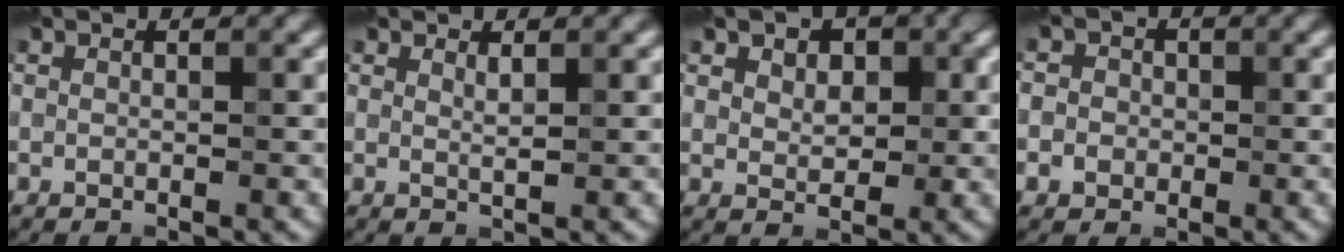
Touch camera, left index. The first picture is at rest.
{"total": 1.0, "force": [0.6, 0.2, 0.7], "torque": [-0.010, -0.003, 0.010]}
{"total": 4.3, "force": [1.9, 2.8, 2.5], "torque": [-0.036, 0.008, 0.017]}
{"total": 2.9, "force": [-0.1, 2.8, 0.9], "torque": [0.012, 0.010, -0.027]}